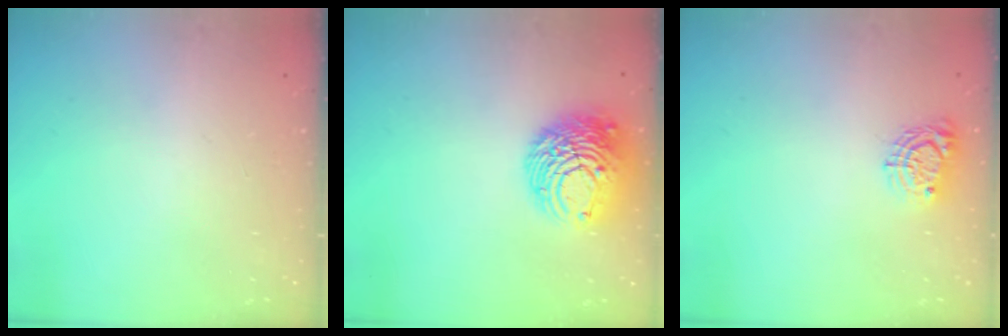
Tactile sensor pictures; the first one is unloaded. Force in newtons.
{"total": 11.5, "press": 11.4, "slide": 1.3}
{"total": 8.1, "press": 8.1, "slide": 0.5}